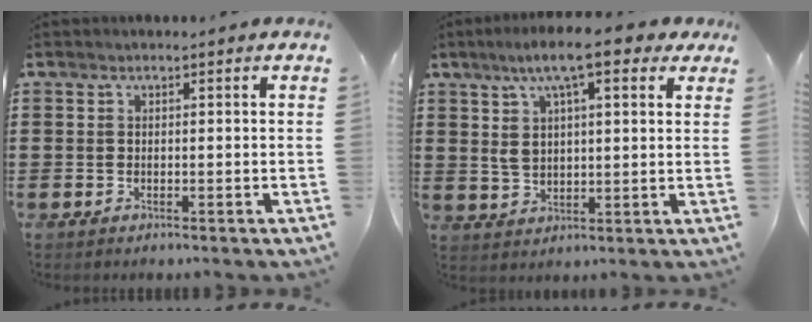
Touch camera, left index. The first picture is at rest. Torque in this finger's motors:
{"motor_torque": [2.14, 0.00, 0.84, 0.21]}